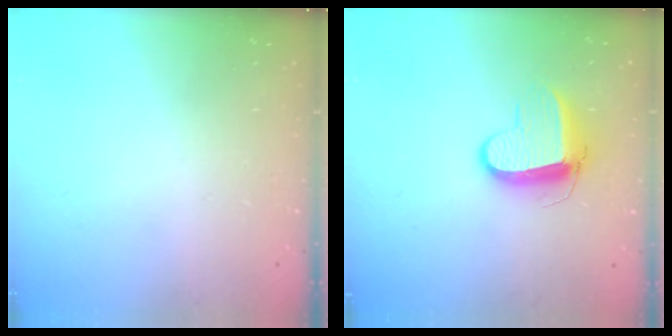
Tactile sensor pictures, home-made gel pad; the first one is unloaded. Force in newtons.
{"total": 9.6, "press": 9.5, "slide": 0.9}